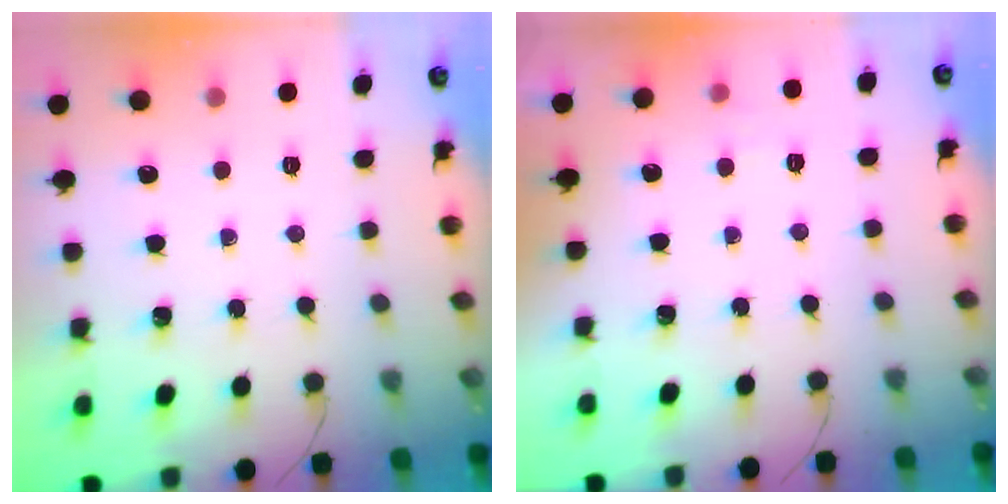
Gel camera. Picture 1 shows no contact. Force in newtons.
{"total": 2.6, "press": 2.1, "slide": 1.5}